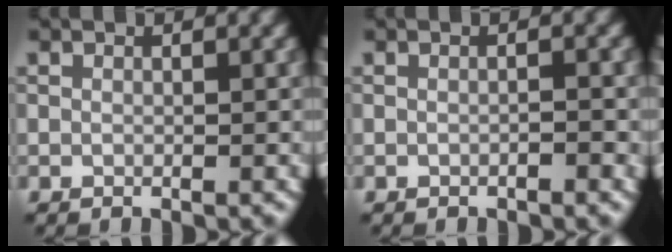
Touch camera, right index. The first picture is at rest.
{"total": 0.8, "force": [-0.4, 0.1, 0.7], "torque": [-0.011, 0.003, -0.010]}